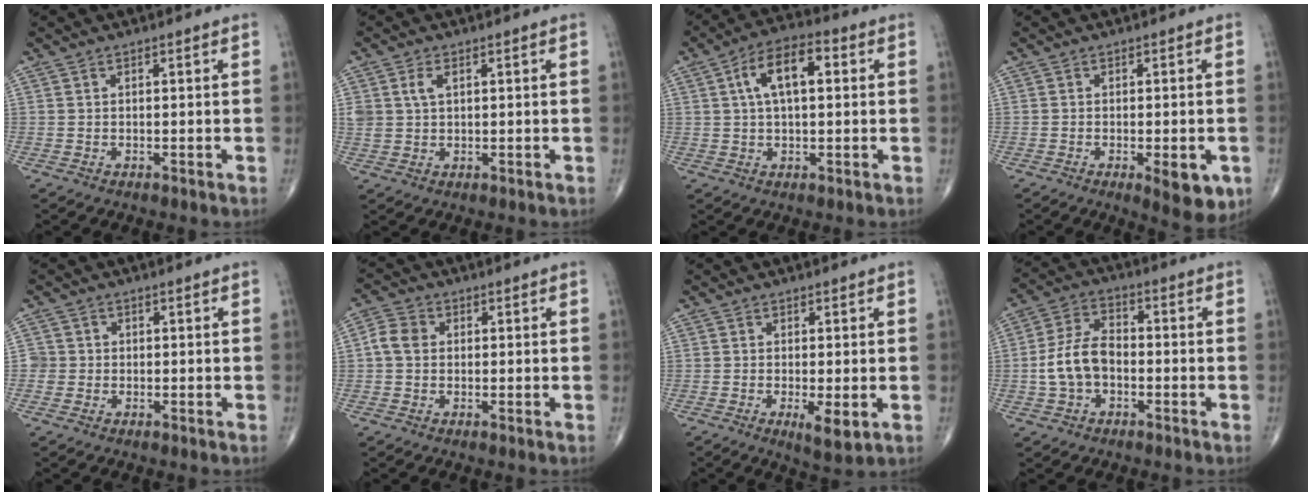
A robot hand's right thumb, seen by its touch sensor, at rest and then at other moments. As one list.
[{"total": 3.4, "force": [1.2, 2.1, 2.4], "torque": [-0.050, 0.002, 0.027]}, {"total": 9.9, "force": [2.3, 4.8, 8.4], "torque": [-0.141, 0.022, 0.031]}, {"total": 7.3, "force": [-2.6, 2.6, 6.3], "torque": [-0.068, -0.007, -0.028]}, {"total": 2.4, "force": [-0.3, 2.4, 0.1], "torque": [0.018, 0.009, -0.009]}, {"total": 4.4, "force": [0.2, 3.6, 2.5], "torque": [-0.044, 0.011, -0.003]}, {"total": 4.6, "force": [-1.2, 1.4, 4.3], "torque": [-0.072, -0.015, -0.017]}, {"total": 9.2, "force": [-1.7, 6.0, 6.8], "torque": [-0.134, 0.031, -0.039]}]